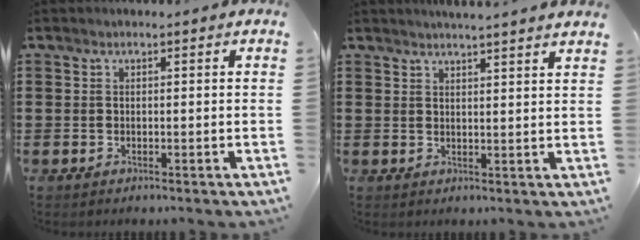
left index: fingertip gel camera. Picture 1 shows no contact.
{"total": 2.5, "force": [2.4, -0.7, 0.4], "torque": [-0.014, -0.007, 0.045]}